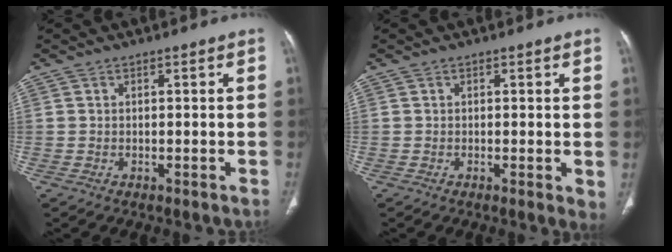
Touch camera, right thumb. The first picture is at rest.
{"total": 2.4, "force": [0.0, 0.7, 2.3], "torque": [-0.032, -0.009, -0.004]}